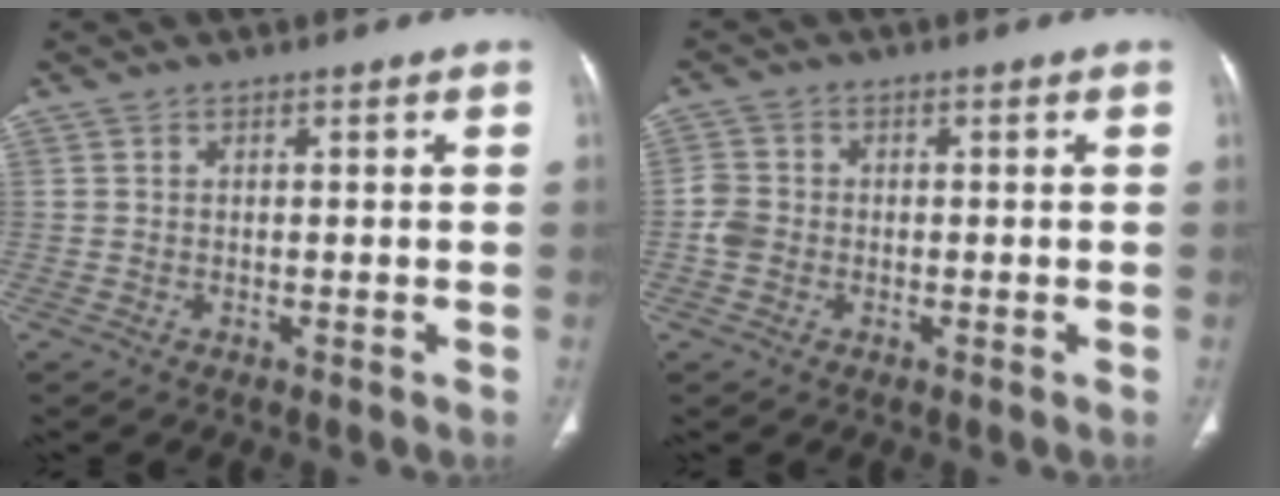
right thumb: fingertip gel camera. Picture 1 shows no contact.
{"total": 3.5, "force": [-0.8, 3.0, 1.6], "torque": [-0.025, 0.008, -0.021]}